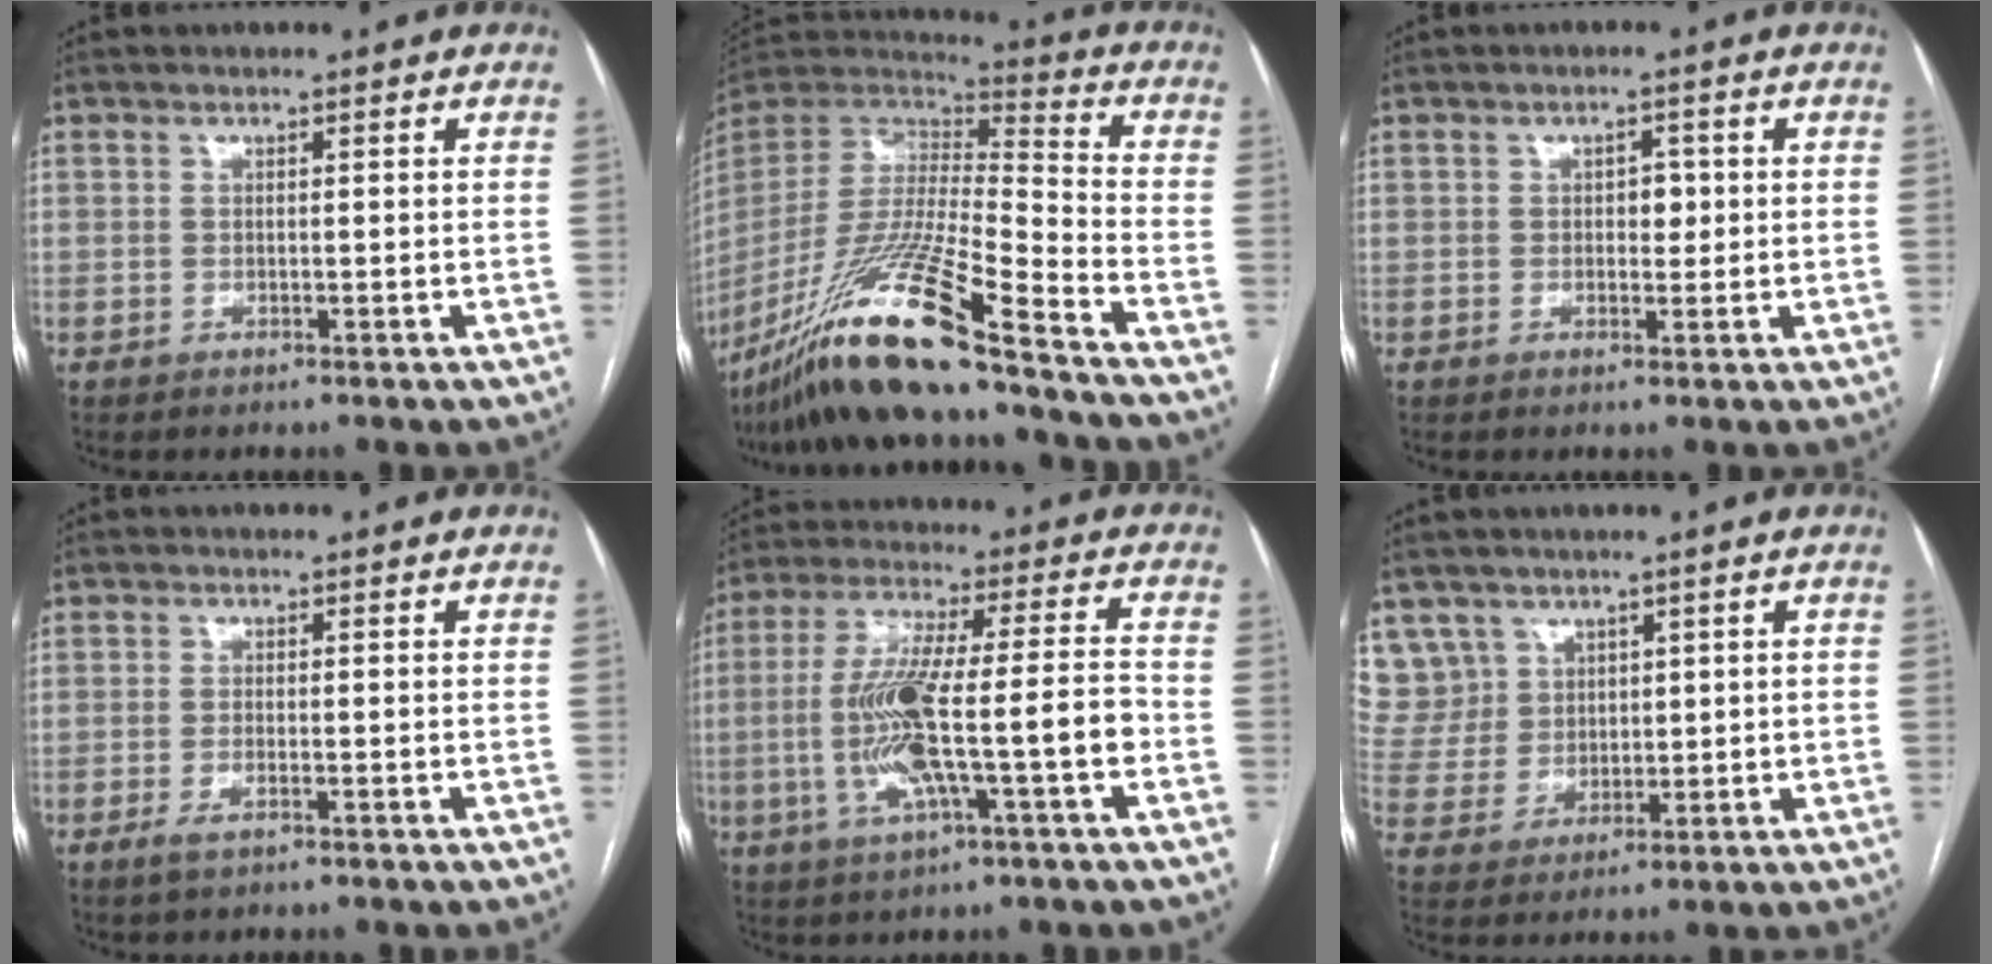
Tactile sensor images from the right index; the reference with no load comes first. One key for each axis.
{"total": 22.5, "fx": -16.4, "fy": -0.2, "fz": 15.4, "tx": -0.328, "ty": -0.047, "tz": -0.308}
{"total": 2.1, "fx": 0.2, "fy": 1.3, "fz": 1.6, "tx": -0.021, "ty": 0.004, "tz": 0.003}
{"total": 1.8, "fx": -1.0, "fy": 0.5, "fz": 1.4, "tx": -0.029, "ty": -0.002, "tz": -0.016}
{"total": 14.4, "fx": -3.3, "fy": 1.1, "fz": 14.0, "tx": -0.269, "ty": 0.011, "tz": -0.058}
{"total": 8.2, "fx": 5.2, "fy": 6.3, "fz": 0.0, "tx": -0.003, "ty": 0.020, "tz": 0.116}